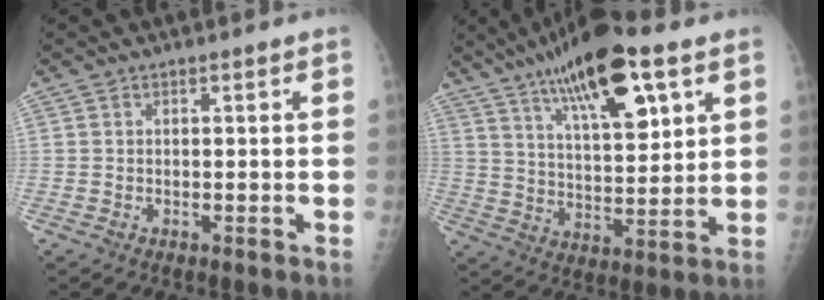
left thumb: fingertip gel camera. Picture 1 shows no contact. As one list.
[{"total": 18.5, "force": [9.9, 5.9, 14.4], "torque": [-0.215, -0.028, 0.167]}]